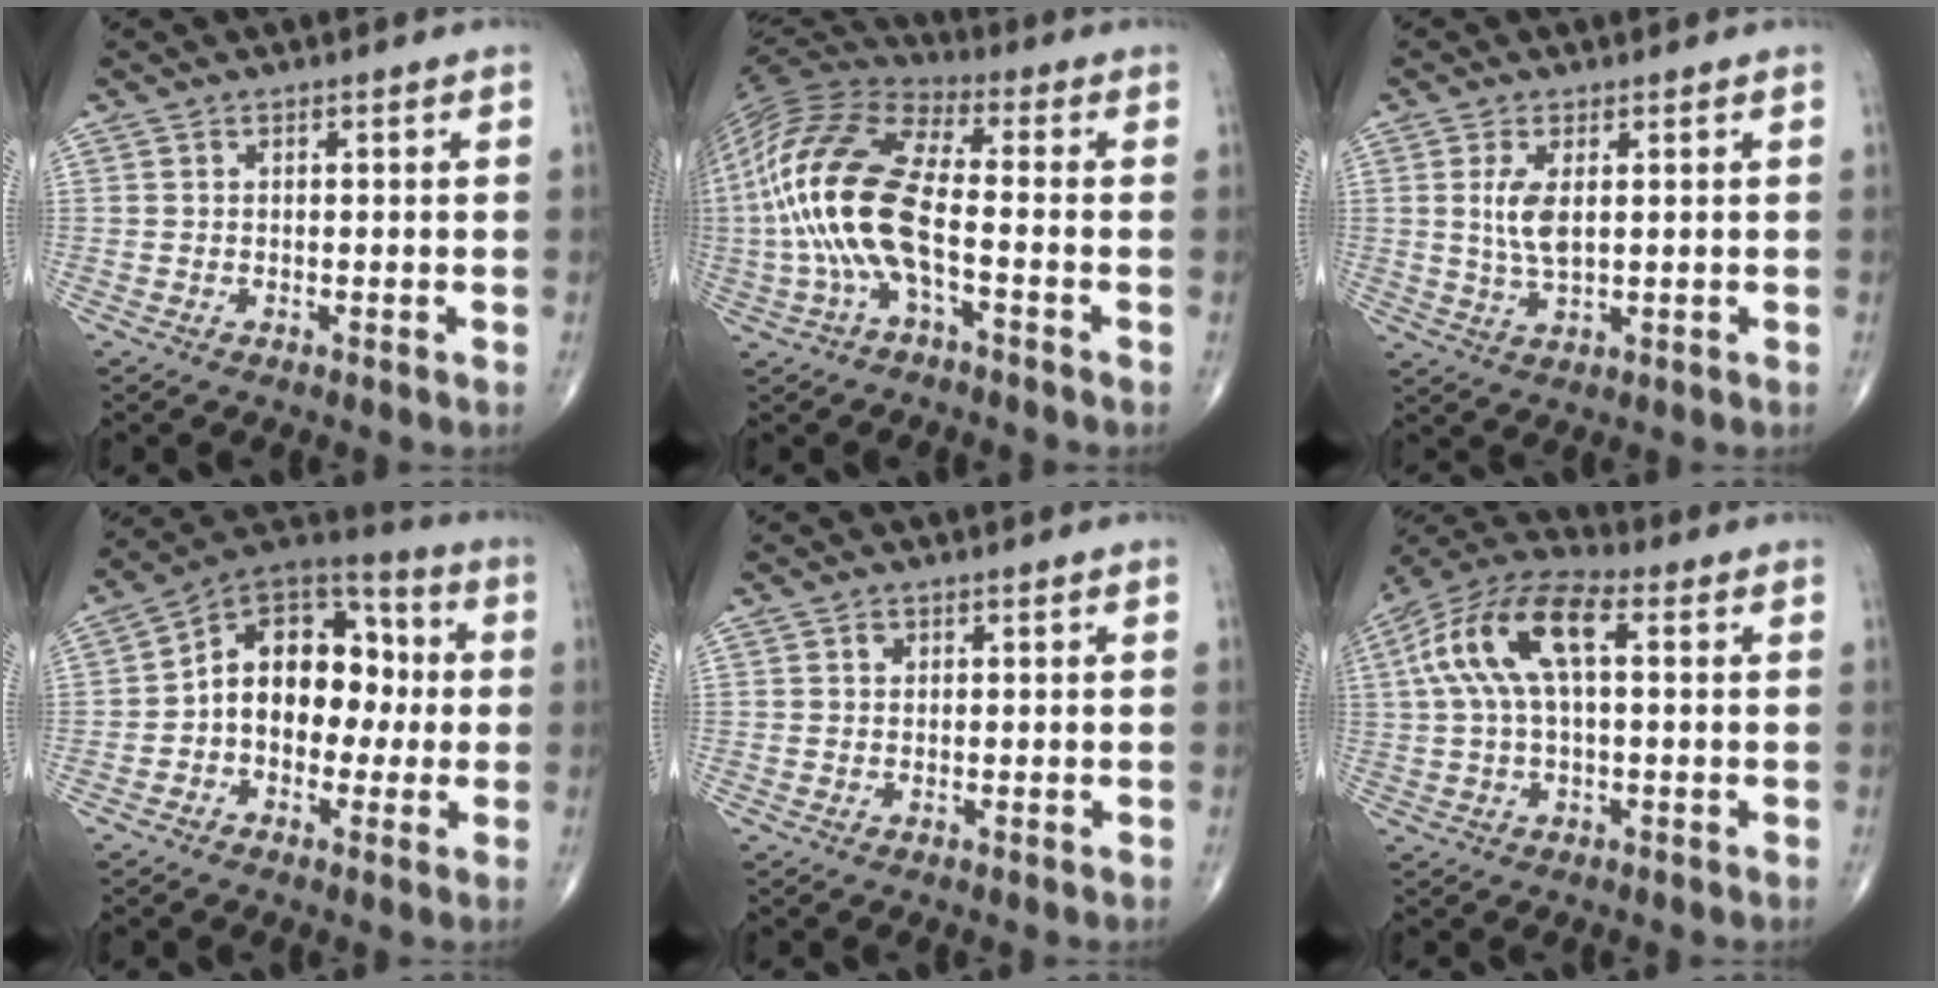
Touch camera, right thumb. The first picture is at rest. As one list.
[{"total": 18.7, "force": [-3.1, 7.3, 17.0], "torque": [-0.375, 0.032, -0.062]}, {"total": 5.4, "force": [1.1, 2.3, 4.7], "torque": [-0.099, -0.010, 0.027]}, {"total": 15.5, "force": [-0.3, 11.0, 11.0], "torque": [-0.124, 0.048, -0.018]}, {"total": 0.9, "force": [0.4, 0.8, 0.4], "torque": [-0.001, 0.000, 0.006]}, {"total": 14.1, "force": [2.8, 6.3, 12.2], "torque": [-0.255, 0.041, 0.047]}]